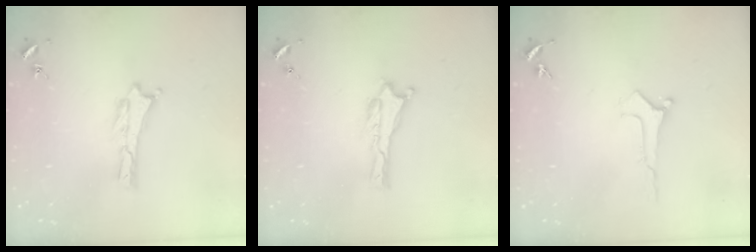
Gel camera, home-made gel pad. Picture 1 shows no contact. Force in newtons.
{"total": 0.0}
{"total": 0.0}